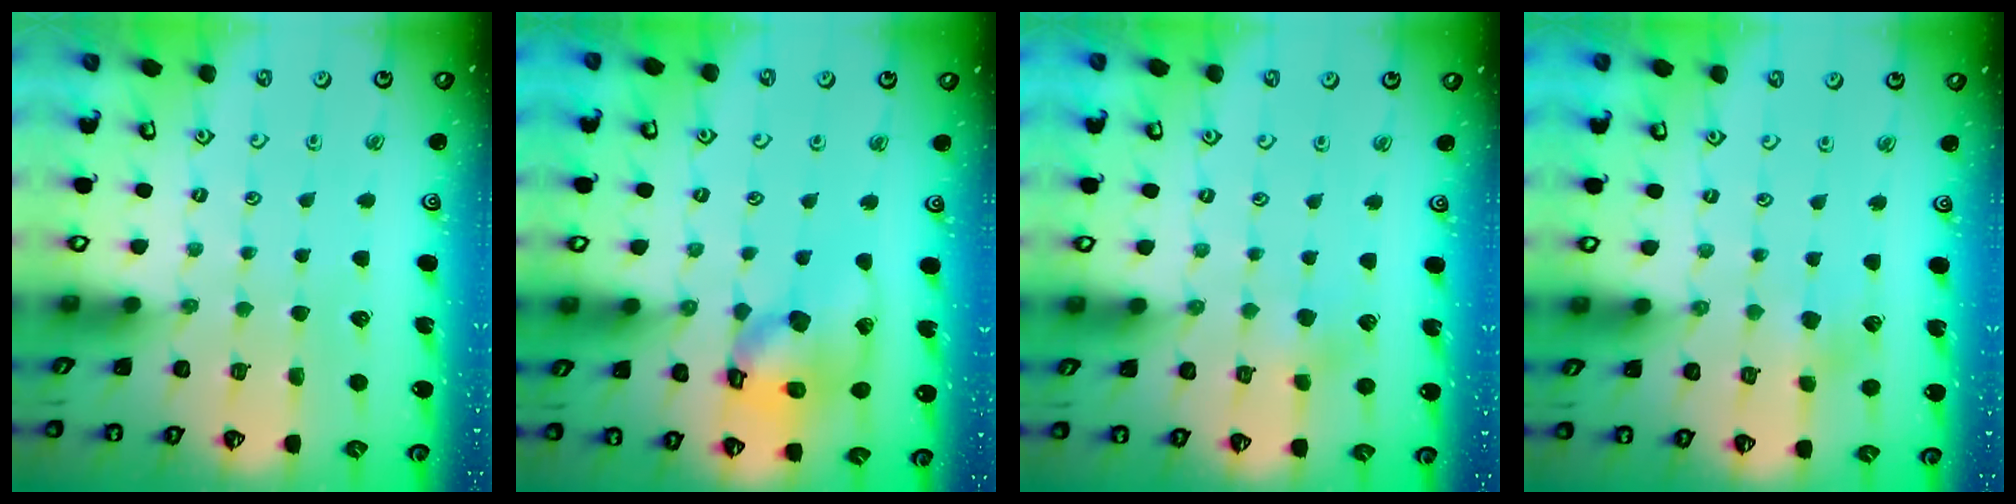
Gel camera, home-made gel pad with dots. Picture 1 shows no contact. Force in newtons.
{"total": 14.6, "press": 14.4, "slide": 2.3}
{"total": 3.8, "press": 3.7, "slide": 0.9}
{"total": 3.1, "press": 3.0, "slide": 0.5}